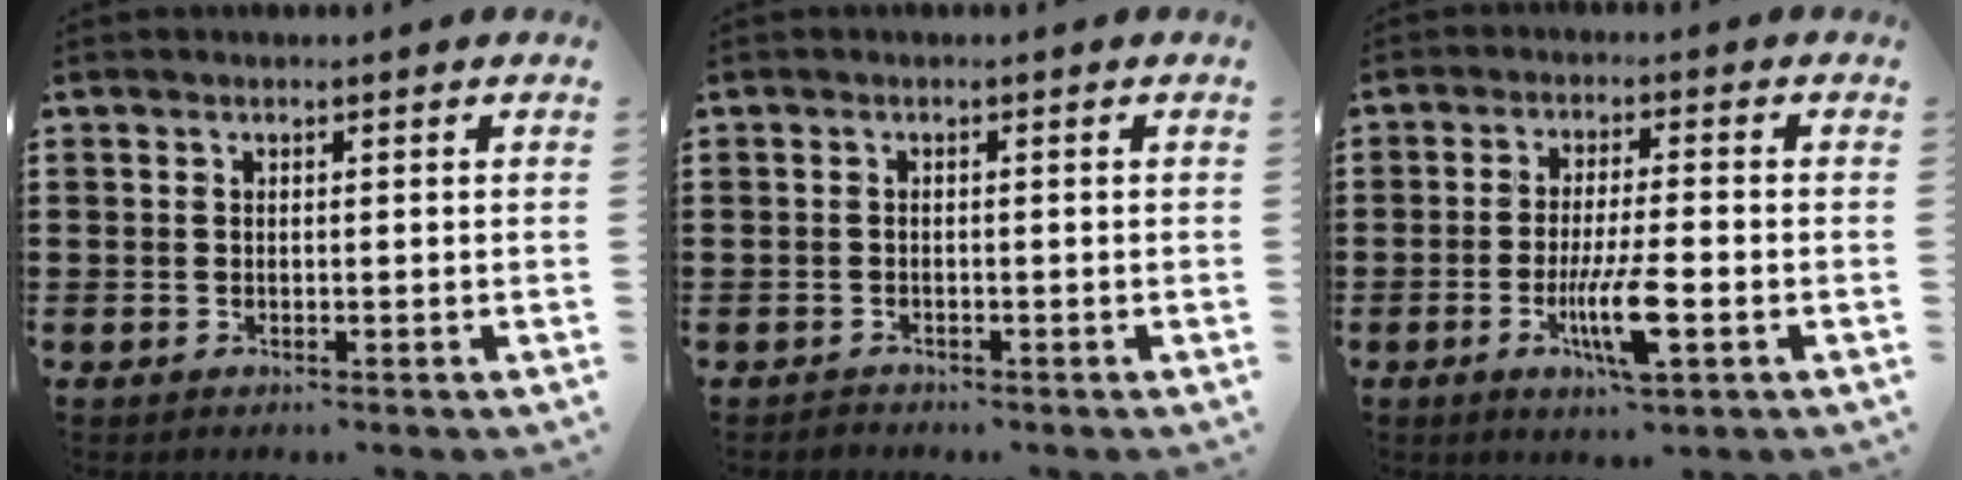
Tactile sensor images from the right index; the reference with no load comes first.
{"total": 1.0, "force": [-1.0, 0.2, 0.0], "torque": [-0.003, 0.001, -0.021]}
{"total": 8.1, "force": [-2.8, 1.4, 7.5], "torque": [-0.146, -0.017, -0.050]}